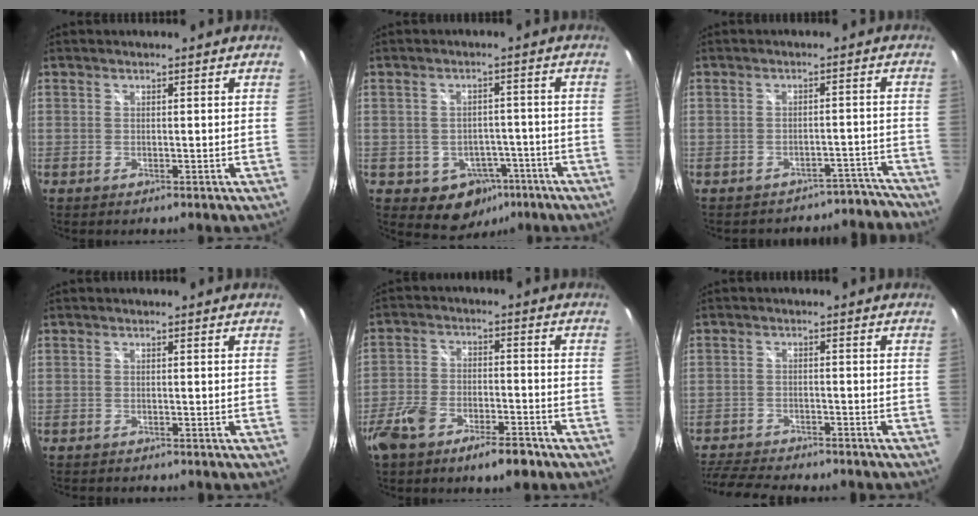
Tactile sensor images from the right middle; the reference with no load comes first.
{"total": 7.7, "force": [-3.8, 6.3, 2.3], "torque": [-0.046, 0.022, -0.028]}
{"total": 8.3, "force": [-7.9, 2.5, -0.2], "torque": [0.027, 0.033, -0.088]}
{"total": 2.3, "force": [-2.1, 0.5, 0.6], "torque": [-0.014, -0.014, -0.033]}
{"total": 10.9, "force": [-7.4, 4.2, 6.9], "torque": [-0.153, -0.008, -0.132]}
{"total": 12.4, "force": [-11.0, 2.9, 4.9], "torque": [-0.122, -0.020, -0.175]}